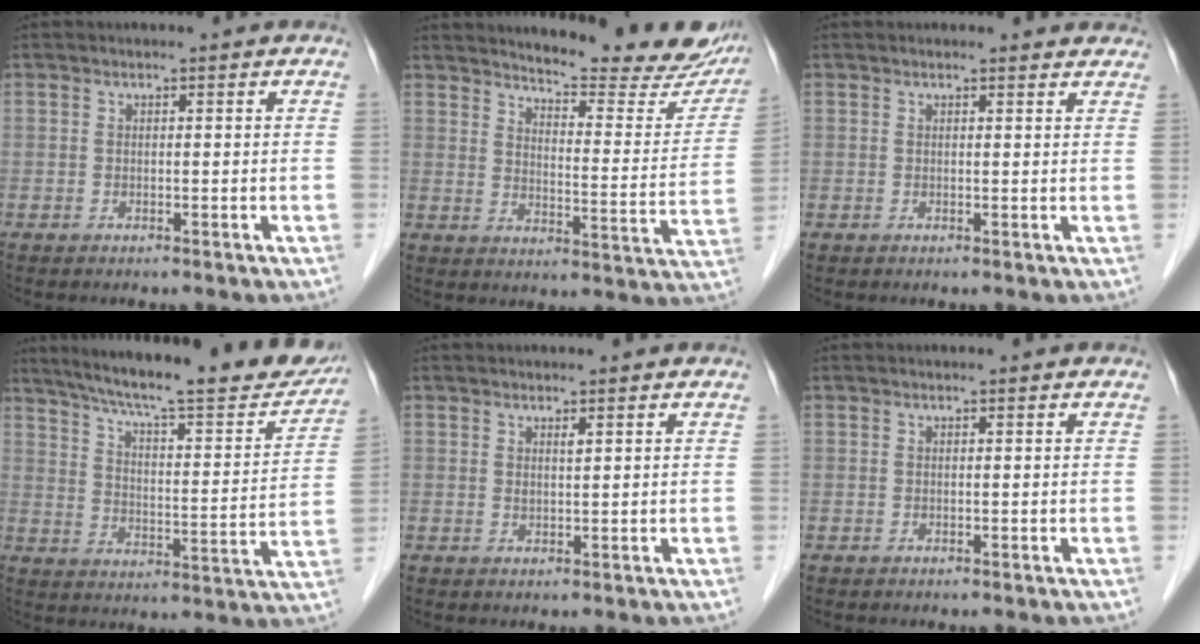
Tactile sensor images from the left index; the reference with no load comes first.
{"total": 18.7, "force": [17.3, 2.5, 6.6], "torque": [-0.080, -0.075, 0.204]}
{"total": 3.1, "force": [3.0, 0.8, 0.3], "torque": [-0.005, 0.000, 0.020]}
{"total": 24.1, "force": [20.9, 2.8, 11.6], "torque": [-0.185, -0.027, 0.283]}
{"total": 0.9, "force": [0.6, 0.2, 0.7], "torque": [-0.015, -0.005, 0.011]}
{"total": 0.0}